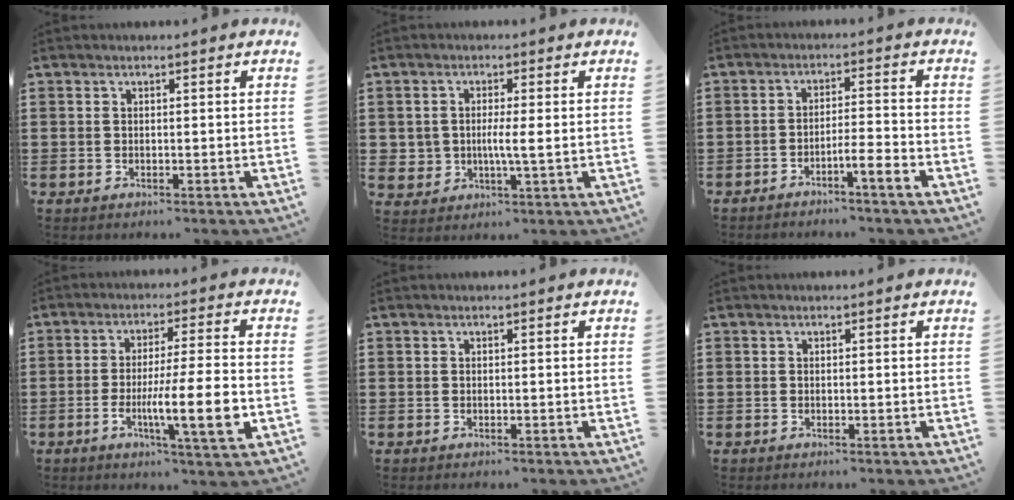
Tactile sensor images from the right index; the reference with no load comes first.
{"total": 2.9, "force": [-0.2, 1.7, 2.3], "torque": [-0.052, 0.006, -0.005]}
{"total": 3.8, "force": [-2.8, 0.0, 2.6], "torque": [-0.045, 0.001, -0.052]}
{"total": 11.0, "force": [-2.7, 0.9, 10.6], "torque": [-0.187, -0.014, -0.047]}
{"total": 0.0}
{"total": 0.0}